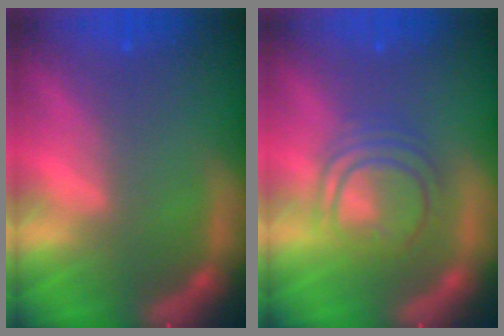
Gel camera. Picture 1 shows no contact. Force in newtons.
{"total": 6.0}